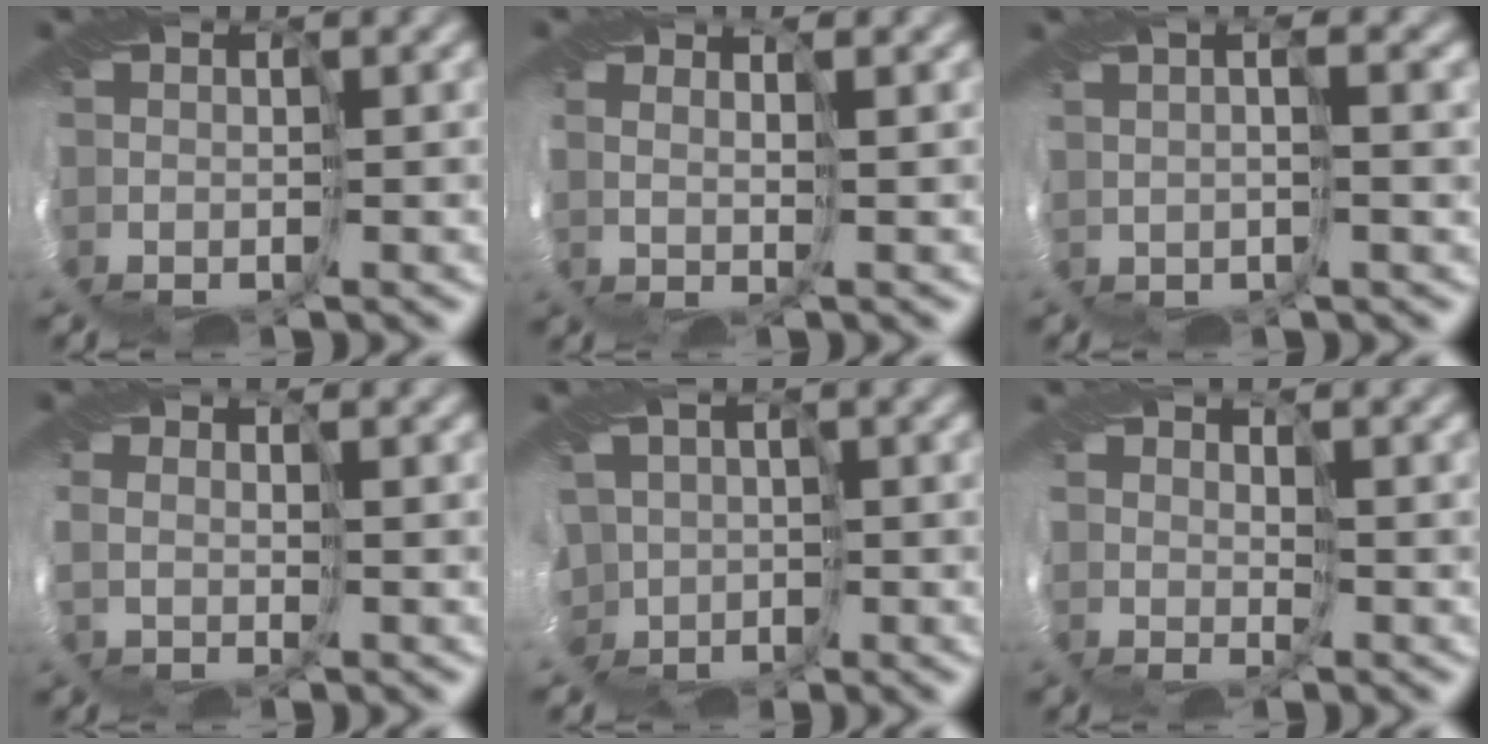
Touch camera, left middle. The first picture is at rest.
{"total": 1.9, "force": [1.9, -0.1, 0.5], "torque": [0.002, 0.018, 0.015]}
{"total": 1.7, "force": [1.1, -0.1, 1.3], "torque": [-0.011, 0.019, 0.010]}
{"total": 2.1, "force": [1.8, -0.7, -1.0], "torque": [0.009, 0.009, 0.025]}
{"total": 4.7, "force": [-0.9, 4.1, 2.1], "torque": [-0.037, -0.011, -0.014]}
{"total": 2.6, "force": [1.4, -1.4, -1.6], "torque": [0.023, 0.000, 0.027]}